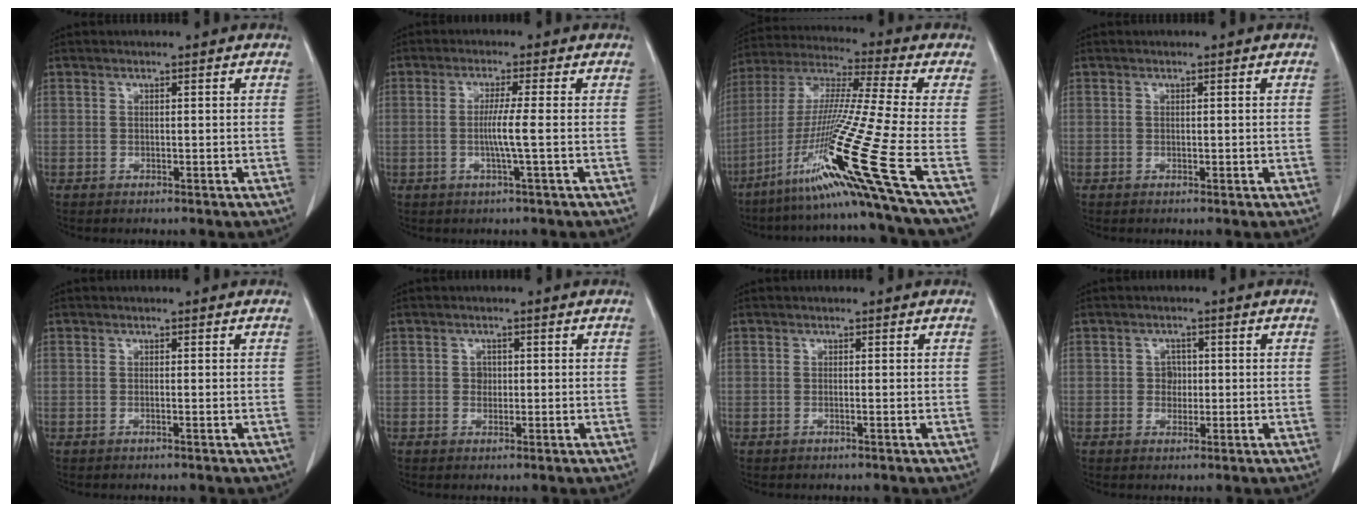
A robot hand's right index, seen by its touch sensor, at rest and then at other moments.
{"total": 4.0, "force": [-0.6, -1.1, 3.8], "torque": [-0.072, -0.006, -0.013]}
{"total": 20.5, "force": [-10.3, -3.7, 17.4], "torque": [-0.344, -0.038, -0.194]}
{"total": 0.5, "force": [0.0, 0.3, 0.4], "torque": [-0.008, 0.001, 0.005]}
{"total": 0.0}
{"total": 1.3, "force": [0.1, 1.2, 0.6], "torque": [-0.008, 0.002, 0.001]}
{"total": 0.0}
{"total": 2.0, "force": [0.0, 1.7, 1.0], "torque": [-0.012, 0.005, 0.000]}